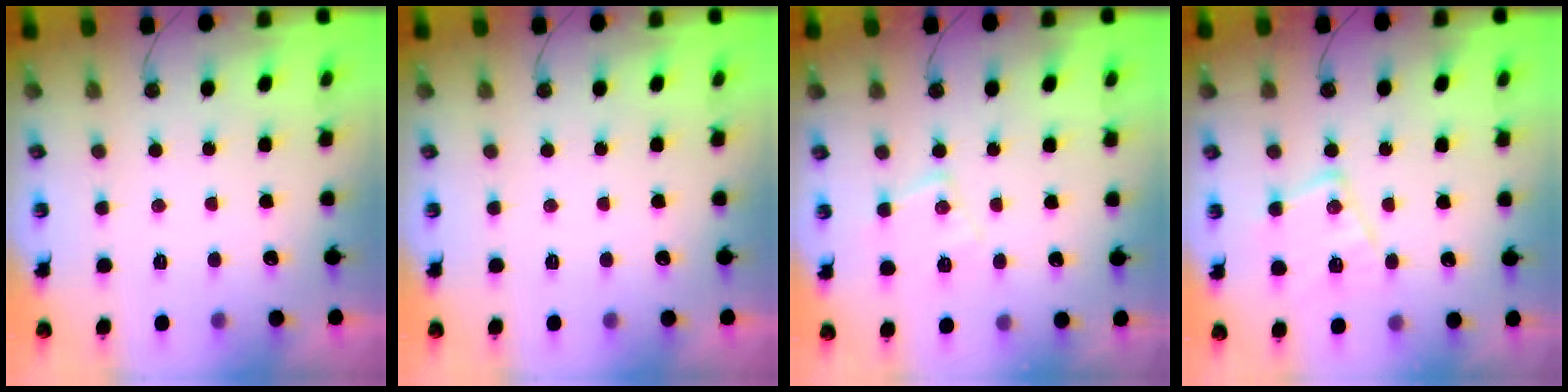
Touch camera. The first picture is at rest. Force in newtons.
{"total": 0.0}
{"total": 9.7, "press": 9.7, "slide": 0.7}
{"total": 13.6, "press": 13.5, "slide": 1.4}